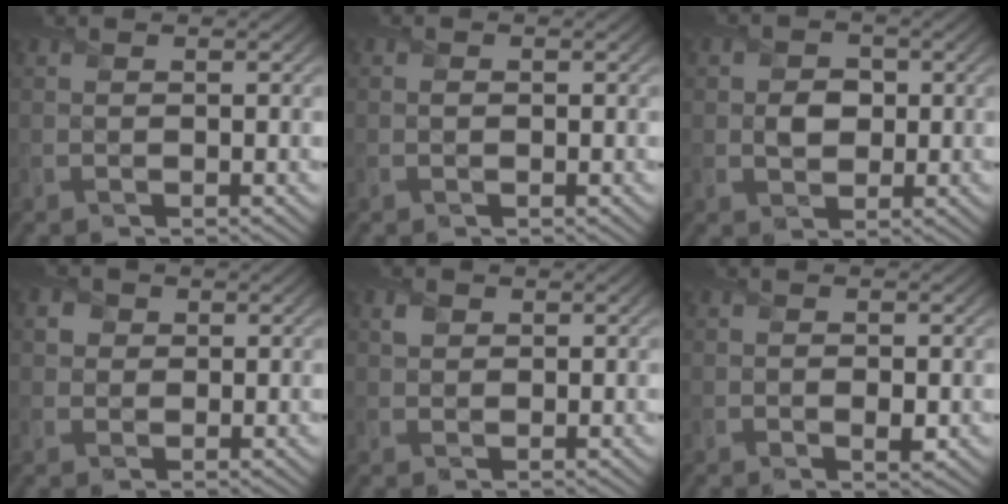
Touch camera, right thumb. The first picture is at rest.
{"total": 0.0}
{"total": 3.0, "force": [-0.1, 2.5, 1.6], "torque": [-0.033, -0.003, -0.010]}
{"total": 2.3, "force": [0.8, 2.1, 0.6], "torque": [-0.018, -0.003, 0.012]}
{"total": 1.4, "force": [0.7, 1.1, 0.4], "torque": [-0.010, 0.001, 0.013]}
{"total": 1.2, "force": [-0.3, 0.7, 0.9], "torque": [-0.011, -0.005, -0.005]}